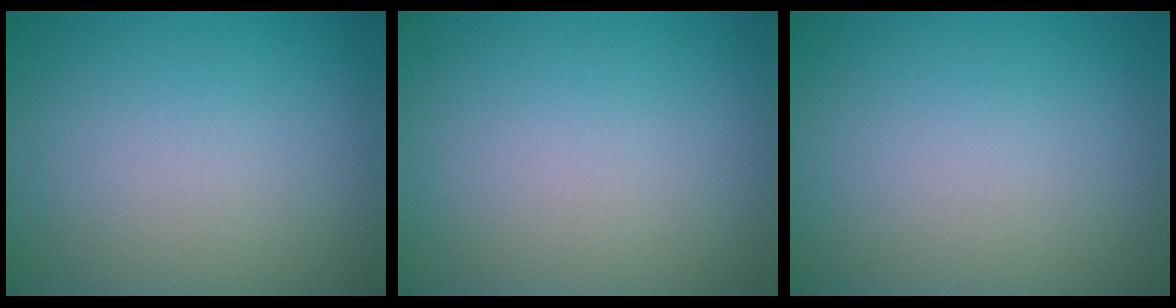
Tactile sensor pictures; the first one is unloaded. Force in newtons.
{"total": 0.0}
{"total": 0.0}